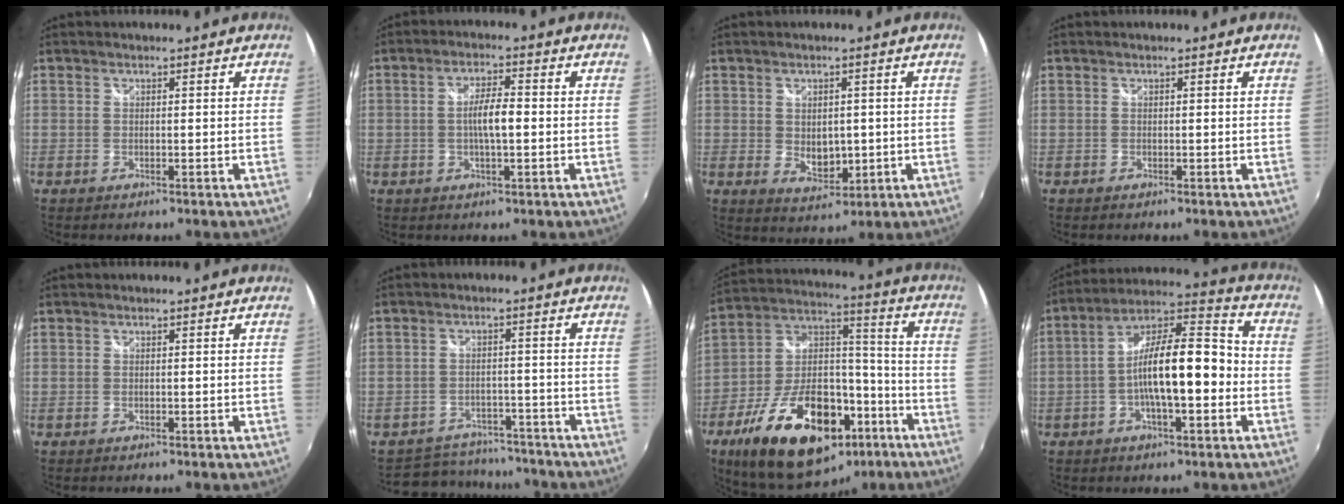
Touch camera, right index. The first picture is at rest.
{"total": 5.0, "force": [-0.5, 1.1, 4.9], "torque": [-0.087, 0.003, -0.008]}
{"total": 5.5, "force": [-0.1, 3.9, 3.9], "torque": [-0.062, -0.009, 0.006]}
{"total": 0.0}
{"total": 0.0}
{"total": 10.2, "force": [-8.7, 5.0, 1.4], "torque": [-0.045, 0.023, -0.113]}
{"total": 27.0, "force": [-14.5, 14.4, 17.7], "torque": [-0.331, 0.013, -0.217]}
{"total": 15.1, "force": [-2.6, 4.7, 14.1], "torque": [-0.248, 0.023, -0.048]}